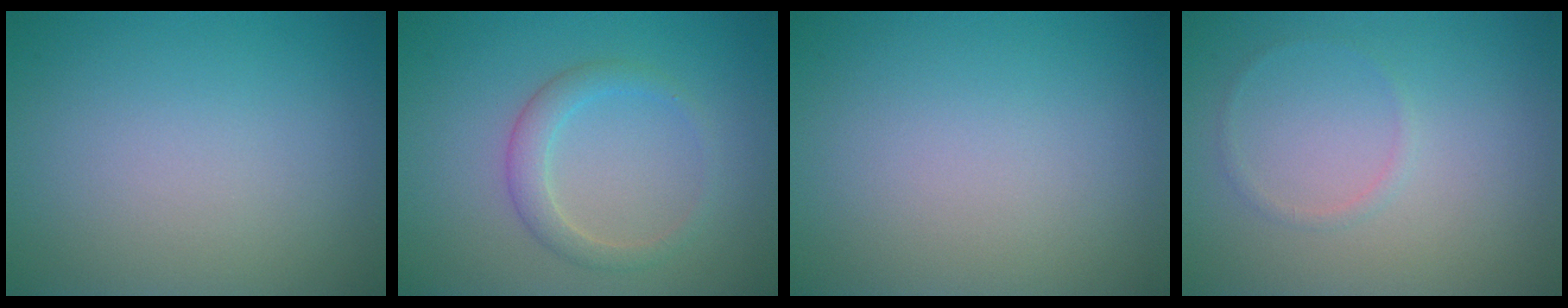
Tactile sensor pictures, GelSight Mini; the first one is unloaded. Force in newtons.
{"total": 2.2, "press": 2.2, "slide": 0.1}
{"total": 0.0}
{"total": 0.6, "press": 0.6, "slide": 0.1}